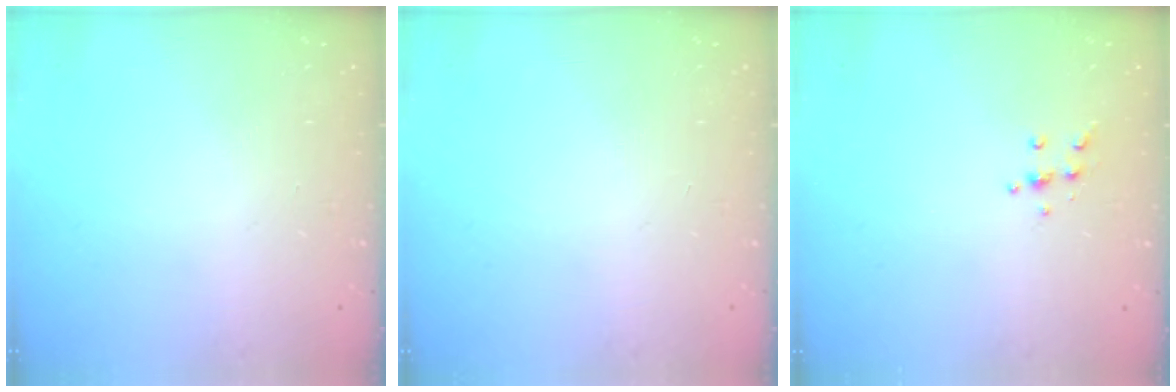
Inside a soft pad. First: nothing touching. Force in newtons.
{"total": 0.0}
{"total": 4.2, "press": 4.2, "slide": 0.4}